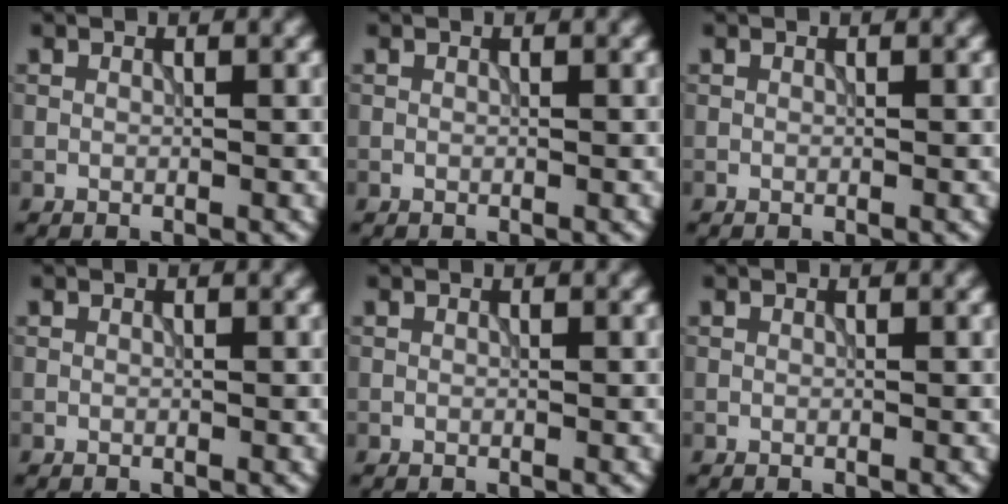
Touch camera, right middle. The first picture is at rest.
{"total": 0.0}
{"total": 0.0}
{"total": 0.0}
{"total": 0.0}
{"total": 0.0}